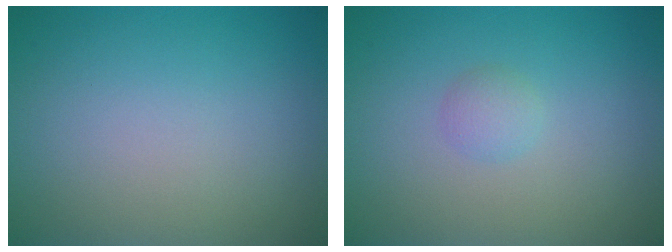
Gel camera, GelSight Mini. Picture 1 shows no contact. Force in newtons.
{"total": 1.2, "press": 1.2, "slide": 0.1}